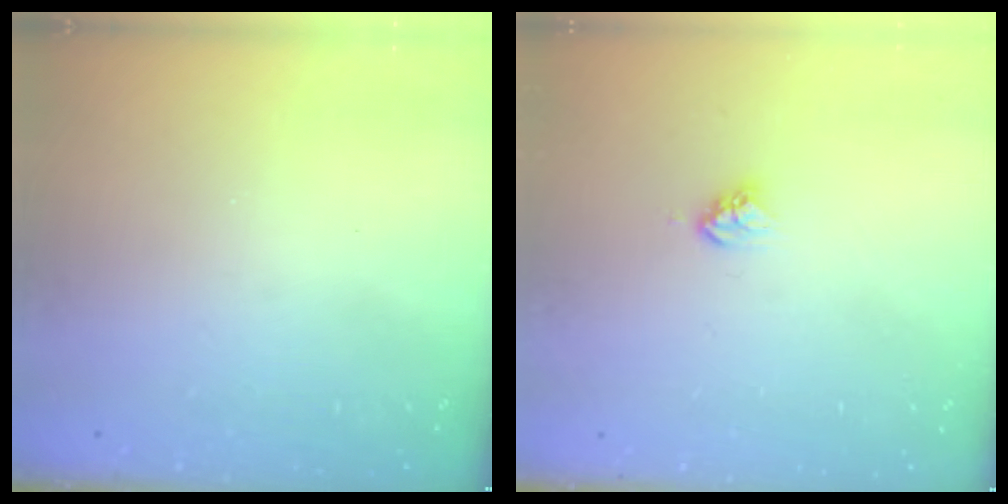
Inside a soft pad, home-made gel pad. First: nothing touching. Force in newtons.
{"total": 4.6, "press": 4.6, "slide": 0.3}